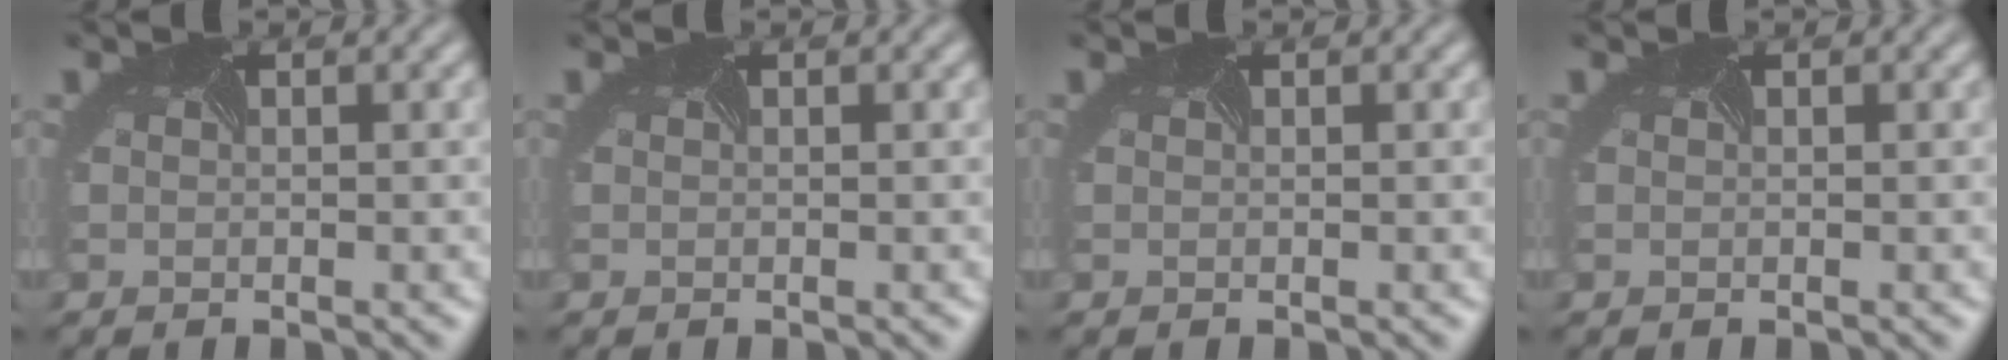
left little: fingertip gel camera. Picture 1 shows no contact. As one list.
[{"total": 0.0}, {"total": 0.0}, {"total": 0.0}]